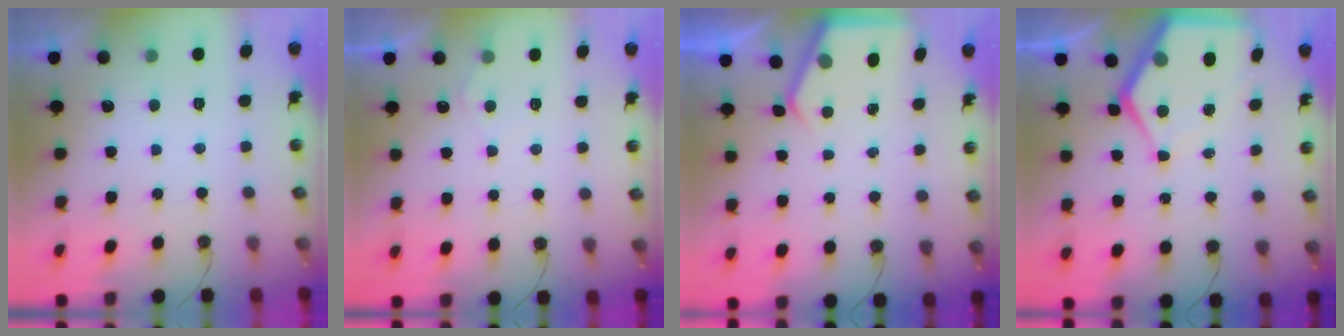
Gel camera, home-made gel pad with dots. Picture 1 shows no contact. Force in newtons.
{"total": 4.6, "press": 4.5, "slide": 0.6}
{"total": 3.5, "press": 3.4, "slide": 0.5}
{"total": 10.7, "press": 10.6, "slide": 1.3}